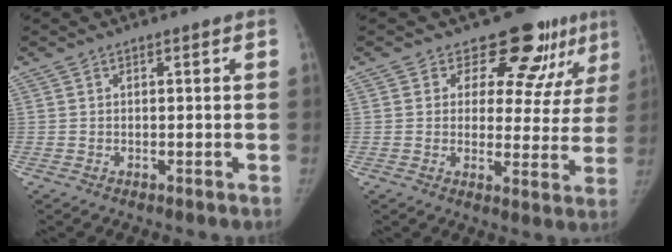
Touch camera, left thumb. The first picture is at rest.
{"total": 11.4, "force": [8.4, 6.2, 4.5], "torque": [-0.004, -0.050, 0.095]}